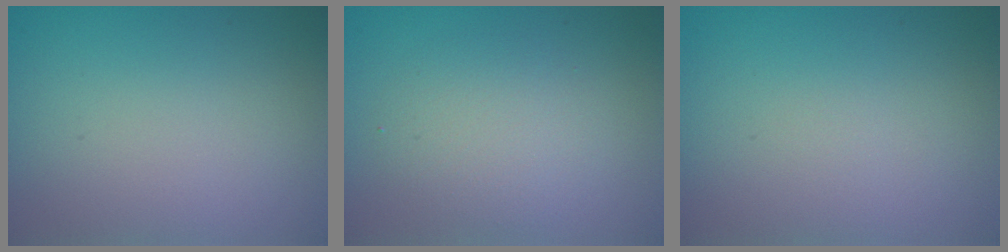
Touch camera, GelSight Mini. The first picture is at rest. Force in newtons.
{"total": 2.9, "press": 2.9, "slide": 0.3}
{"total": 0.0}